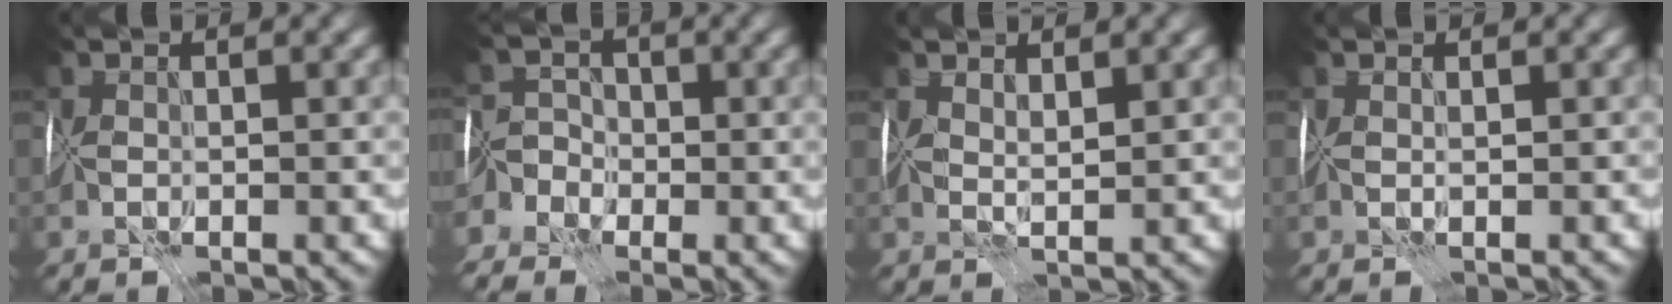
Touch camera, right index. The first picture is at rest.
{"total": 5.8, "force": [-3.7, 4.3, 1.1], "torque": [-0.008, 0.002, -0.075]}
{"total": 2.1, "force": [2.0, -0.5, 0.0], "torque": [0.001, 0.005, 0.046]}
{"total": 1.0, "force": [0.4, -0.8, -0.5], "torque": [0.008, 0.001, 0.011]}